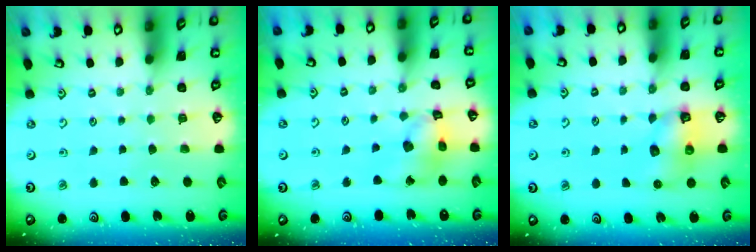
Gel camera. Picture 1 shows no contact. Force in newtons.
{"total": 12.5, "press": 12.4, "slide": 1.6}
{"total": 7.1, "press": 7.1, "slide": 0.5}